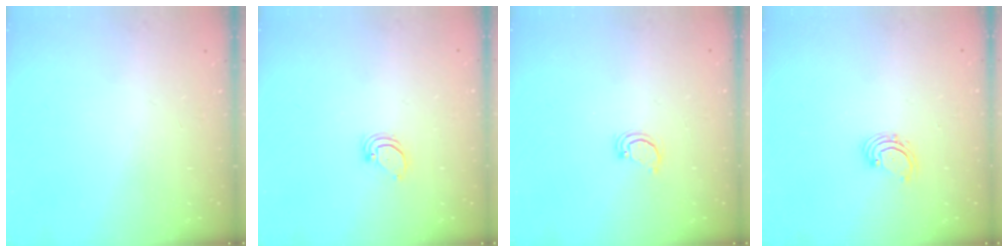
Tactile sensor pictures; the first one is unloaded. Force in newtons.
{"total": 2.0, "press": 2.0, "slide": 0.1}
{"total": 2.5, "press": 2.5, "slide": 0.3}
{"total": 1.8, "press": 1.7, "slide": 0.7}